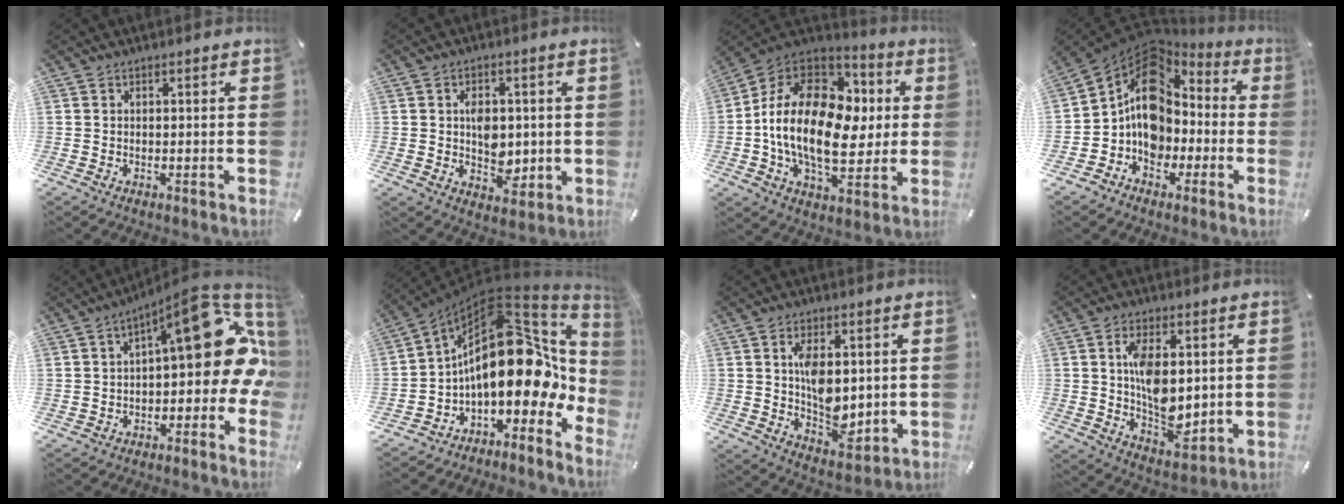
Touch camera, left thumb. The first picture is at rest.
{"total": 7.3, "force": [0.0, 5.8, 4.5], "torque": [-0.036, -0.001, -0.002]}
{"total": 21.3, "force": [-0.4, 14.1, 16.0], "torque": [-0.312, -0.001, -0.008]}
{"total": 13.1, "force": [-0.1, 11.3, 6.7], "torque": [-0.121, -0.005, 0.002]}
{"total": 18.4, "force": [4.6, 8.5, 15.6], "torque": [-0.179, -0.037, 0.075]}
{"total": 22.7, "force": [4.1, 13.6, 17.7], "torque": [-0.269, -0.056, 0.074]}
{"total": 10.0, "force": [1.5, 6.6, 7.5], "torque": [-0.106, -0.008, 0.025]}
{"total": 11.3, "force": [1.9, 6.9, 8.8], "torque": [-0.151, -0.010, 0.031]}